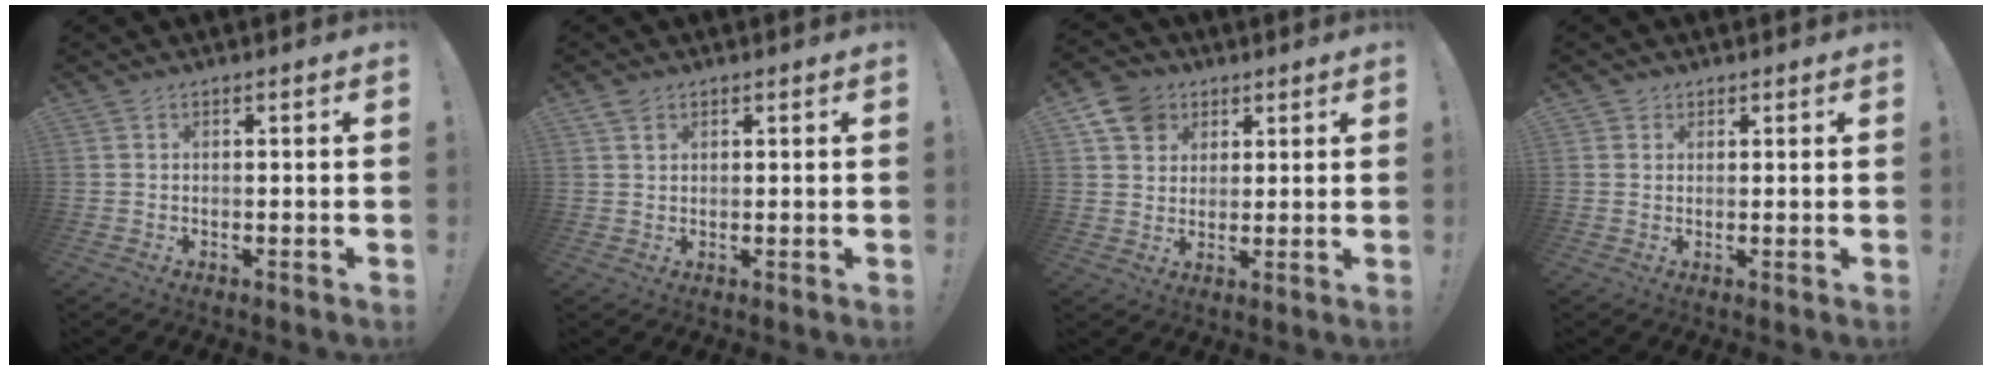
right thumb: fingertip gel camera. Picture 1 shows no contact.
{"total": 2.0, "force": [1.4, 1.3, 0.8], "torque": [-0.004, -0.006, 0.024]}
{"total": 9.1, "force": [4.6, 7.3, 2.9], "torque": [-0.049, -0.020, 0.093]}
{"total": 1.8, "force": [1.0, 1.4, 0.2], "torque": [-0.006, -0.001, 0.019]}